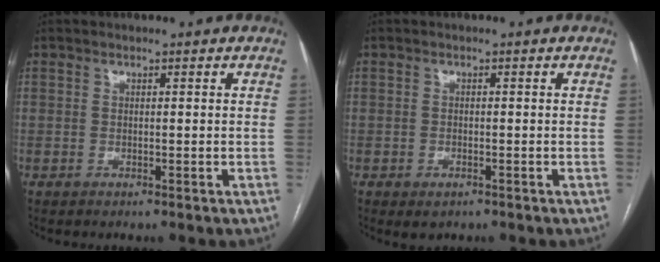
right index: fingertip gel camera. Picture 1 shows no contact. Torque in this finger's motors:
{"motor_torque": [0.33, -0.36, 0.06, 0.00]}